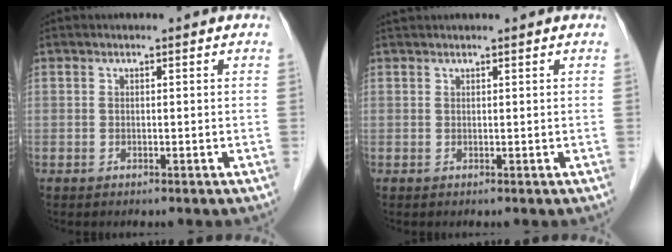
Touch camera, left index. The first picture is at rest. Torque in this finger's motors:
{"motor_torque": [-0.38, -0.55, -0.05, -0.01]}